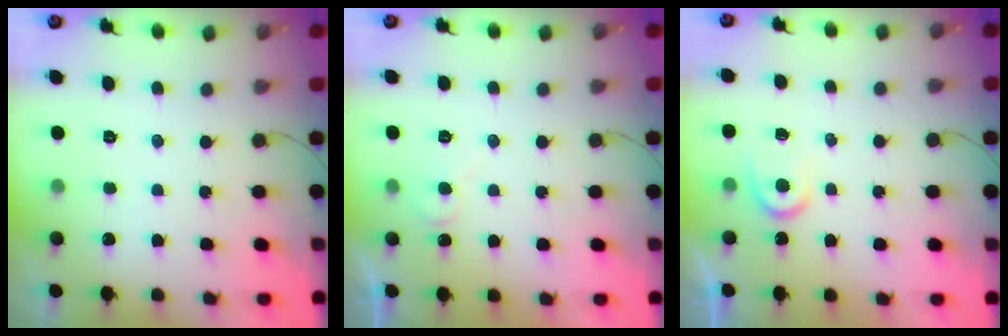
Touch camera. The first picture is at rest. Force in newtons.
{"total": 5.7, "press": 5.6, "slide": 0.6}
{"total": 3.6, "press": 3.6, "slide": 0.4}